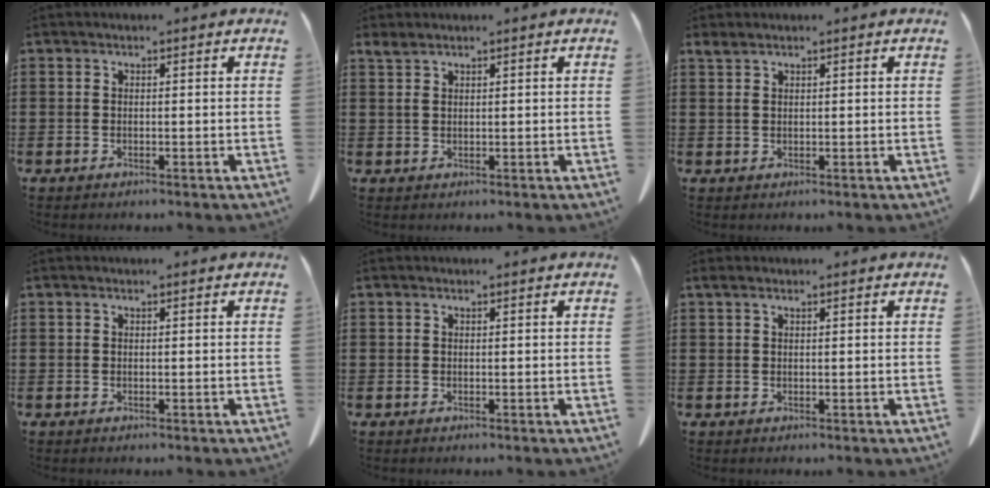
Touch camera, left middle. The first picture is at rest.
{"total": 1.5, "force": [1.1, 0.5, 1.0], "torque": [-0.025, 0.000, 0.021]}
{"total": 1.3, "force": [0.9, 0.5, 0.8], "torque": [-0.022, 0.001, 0.017]}
{"total": 0.0}
{"total": 0.0}
{"total": 0.7, "force": [0.4, 0.2, 0.5], "torque": [-0.012, 0.002, 0.007]}